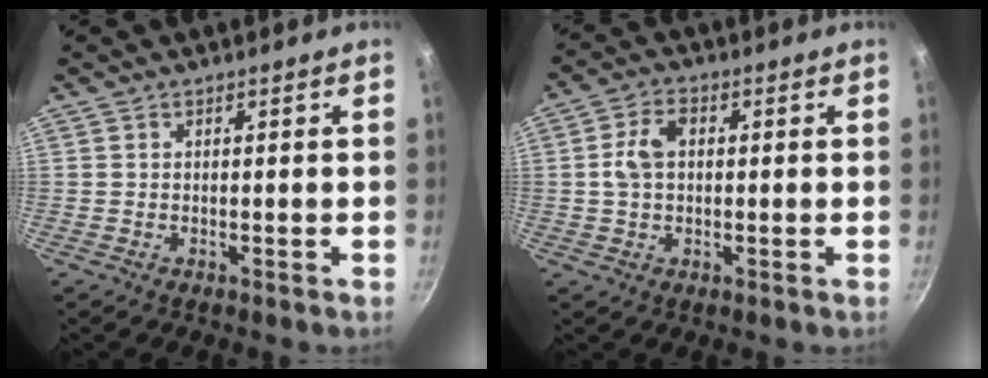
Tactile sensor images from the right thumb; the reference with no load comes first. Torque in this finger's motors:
{"motor_torque": [-0.03, 0.13, -0.01, 0.02, 0.04]}